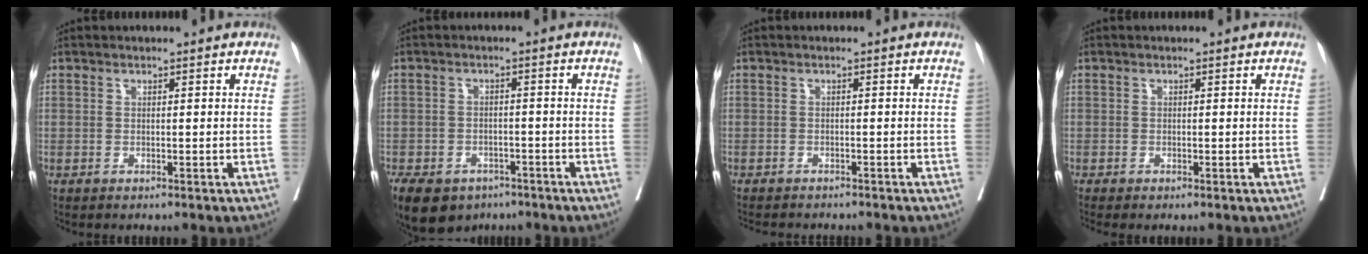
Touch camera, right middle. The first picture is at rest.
{"total": 16.6, "force": [-9.7, 11.5, 7.0], "torque": [-0.213, -0.021, -0.133]}
{"total": 7.1, "force": [-6.4, 1.5, 2.6], "torque": [-0.032, -0.004, -0.085]}
{"total": 0.8, "force": [-0.6, 0.0, 0.5], "torque": [-0.009, -0.003, -0.012]}